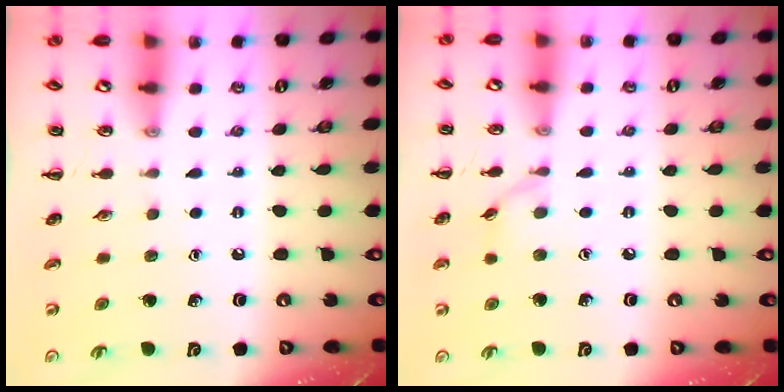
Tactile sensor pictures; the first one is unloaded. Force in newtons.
{"total": 6.0, "press": 6.0, "slide": 0.6}